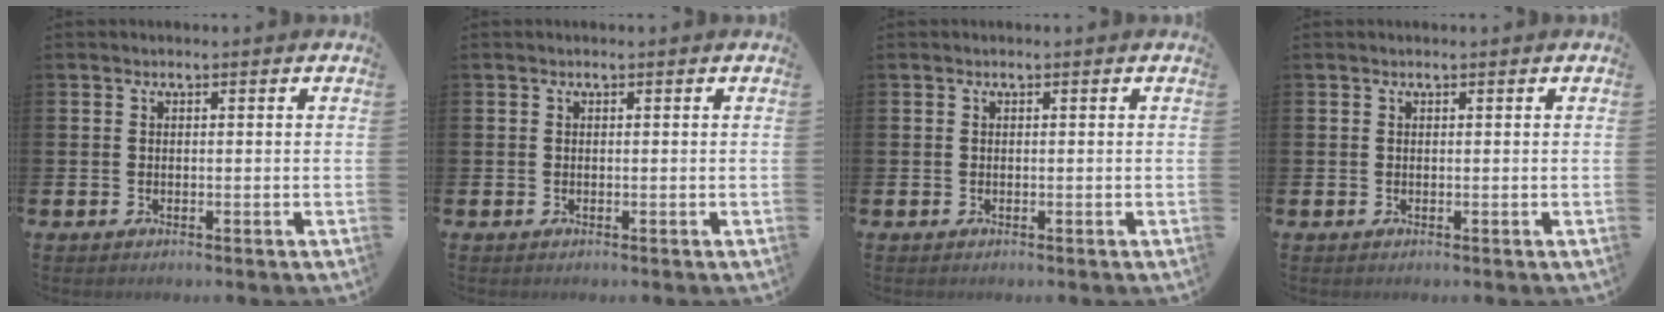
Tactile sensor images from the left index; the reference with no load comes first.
{"total": 0.0}
{"total": 0.0}
{"total": 0.0}